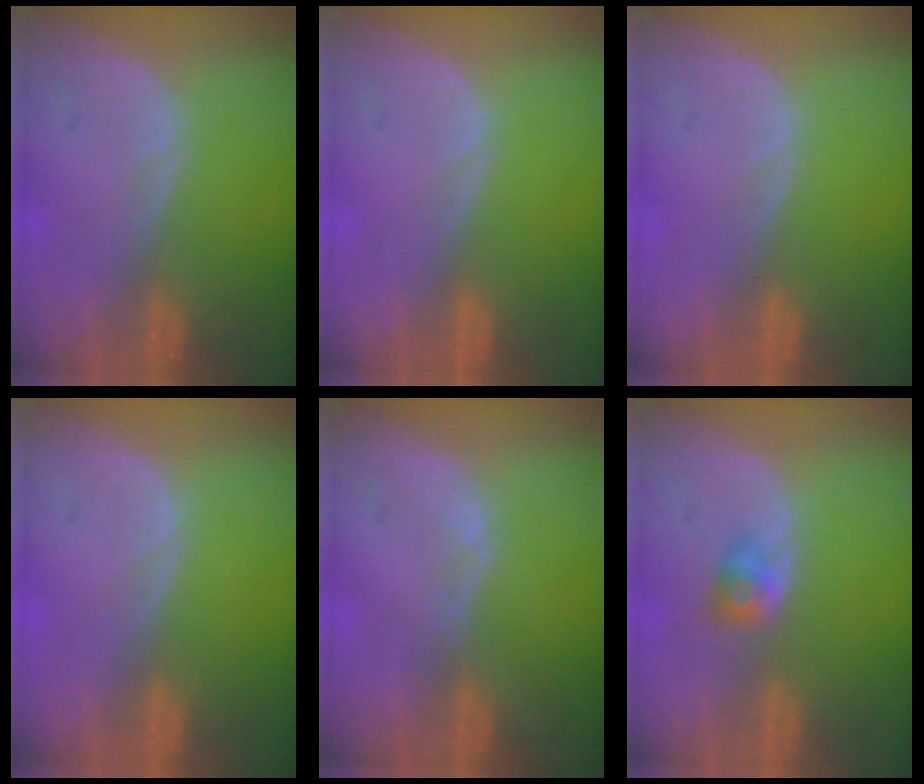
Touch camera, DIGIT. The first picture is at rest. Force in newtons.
{"total": 0.0}
{"total": 0.0}
{"total": 0.0}
{"total": 0.6, "press": 0.5, "slide": 0.3}
{"total": 2.7, "press": 2.4, "slide": 1.3}